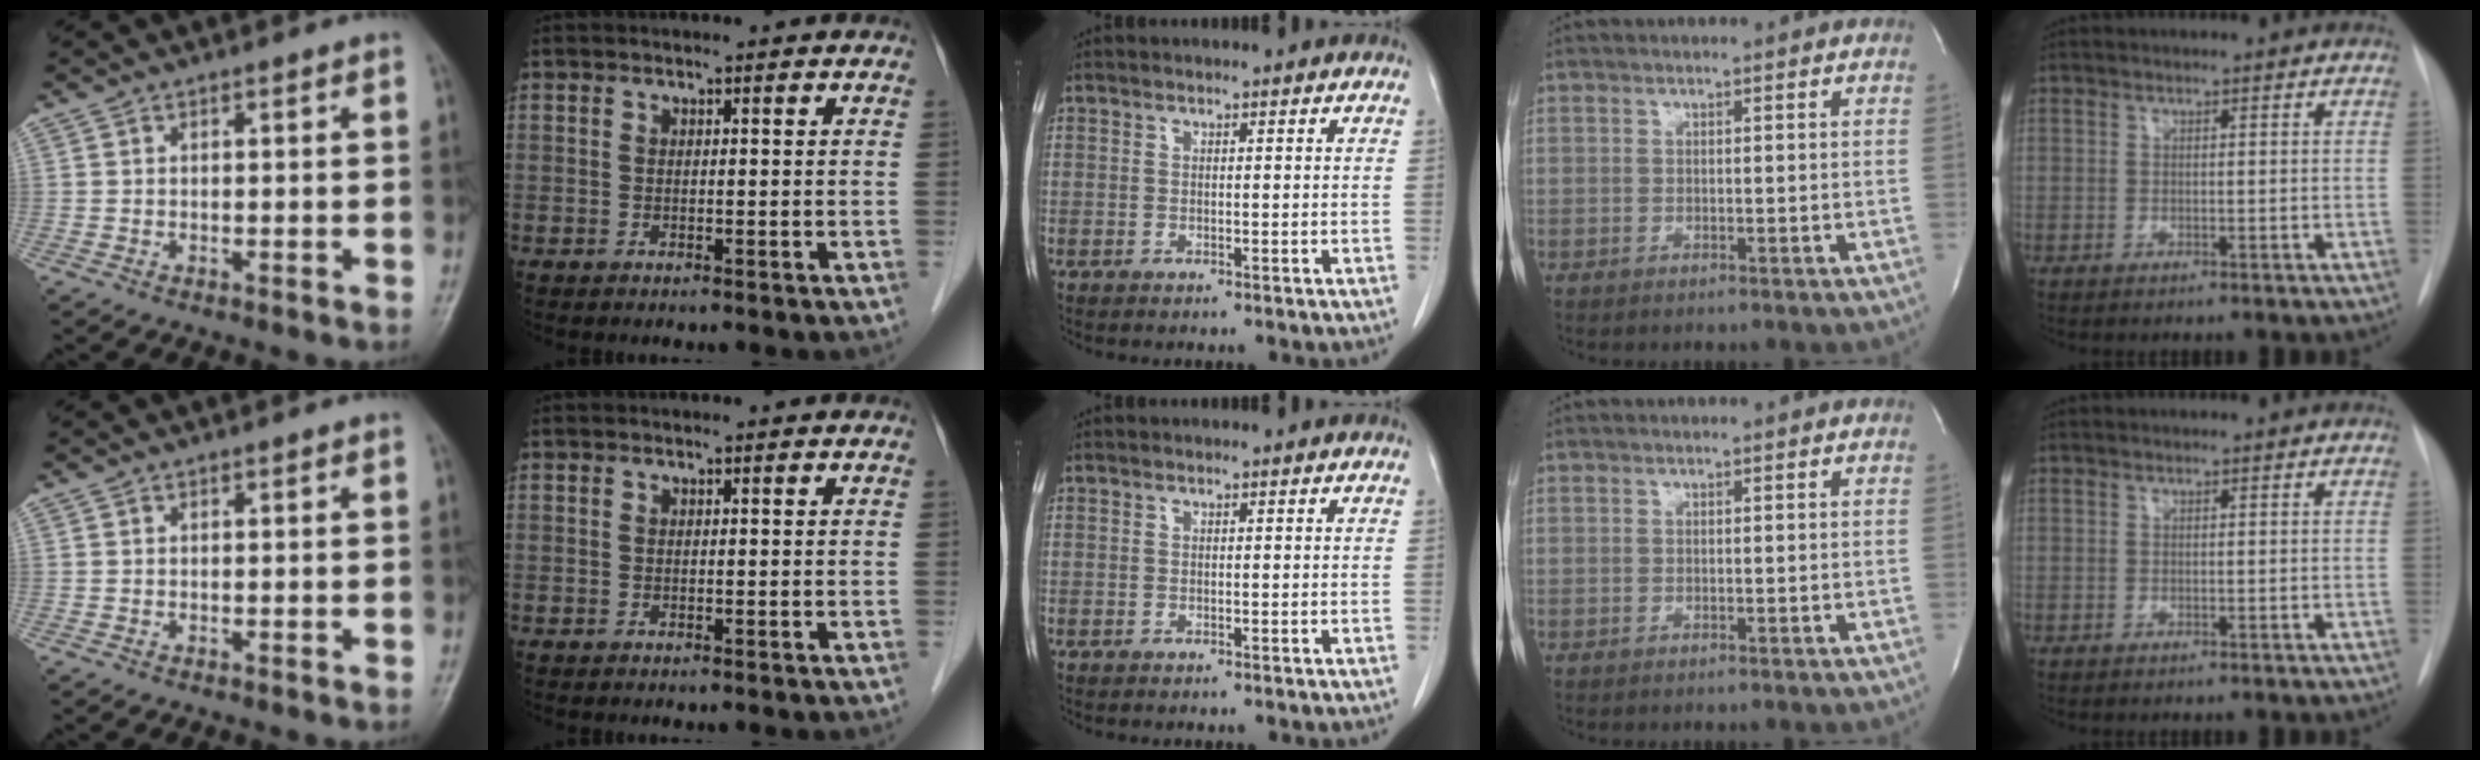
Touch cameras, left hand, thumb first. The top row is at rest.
{}